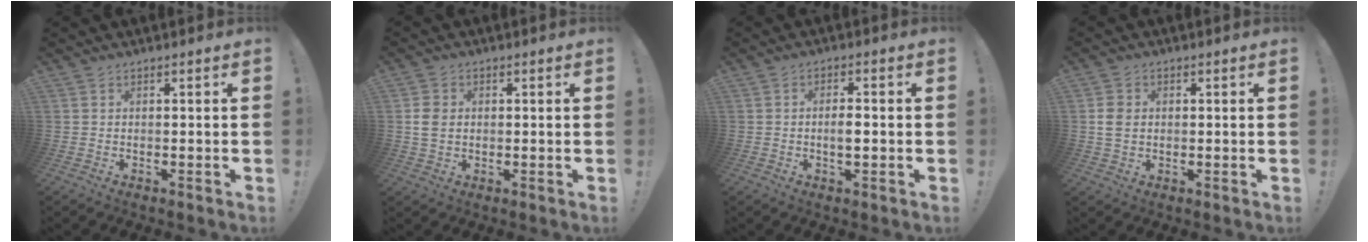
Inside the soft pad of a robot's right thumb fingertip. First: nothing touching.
{"total": 5.1, "force": [0.4, 4.1, 3.1], "torque": [-0.058, 0.003, 0.006]}
{"total": 3.7, "force": [-0.6, 1.3, 3.4], "torque": [-0.044, 0.001, -0.013]}
{"total": 4.9, "force": [0.4, 3.9, 3.0], "torque": [-0.055, 0.001, 0.006]}